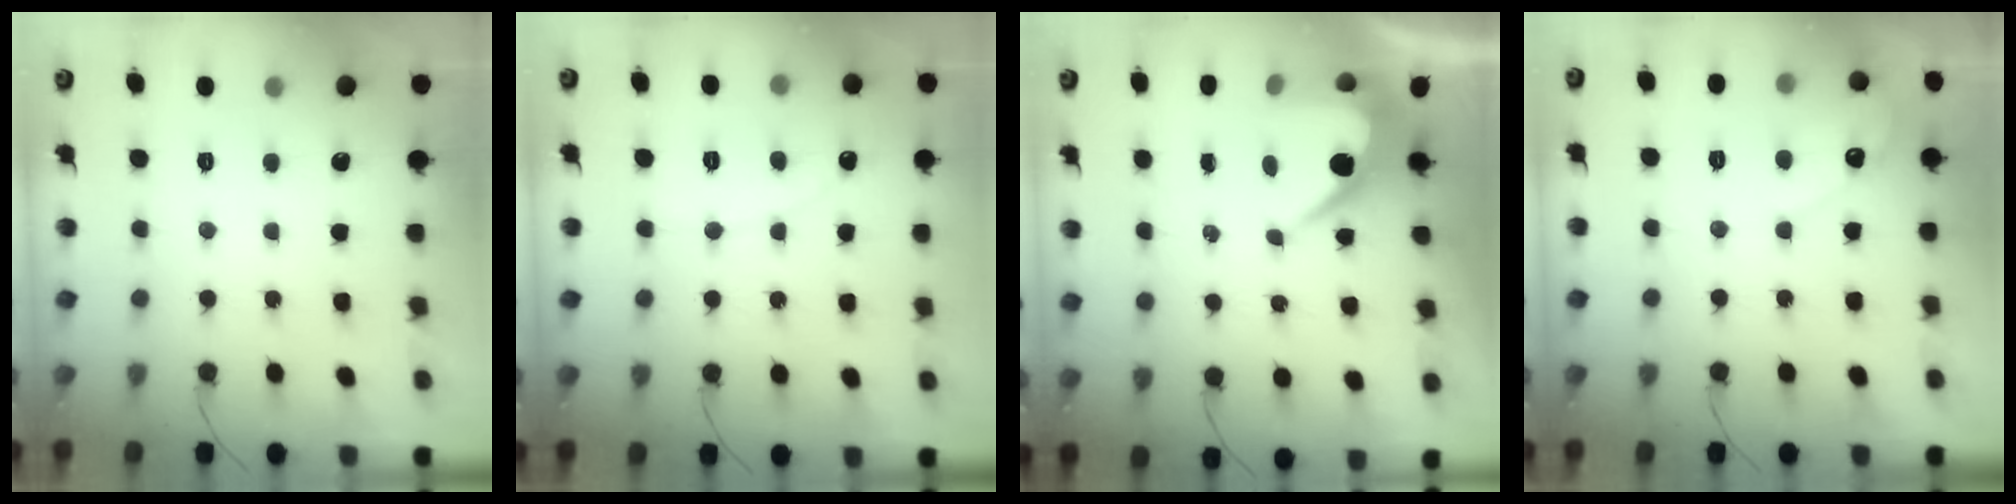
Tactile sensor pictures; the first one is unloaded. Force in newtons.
{"total": 2.9, "press": 2.9, "slide": 0.3}
{"total": 7.5, "press": 7.5, "slide": 0.5}
{"total": 5.6, "press": 5.6, "slide": 0.1}